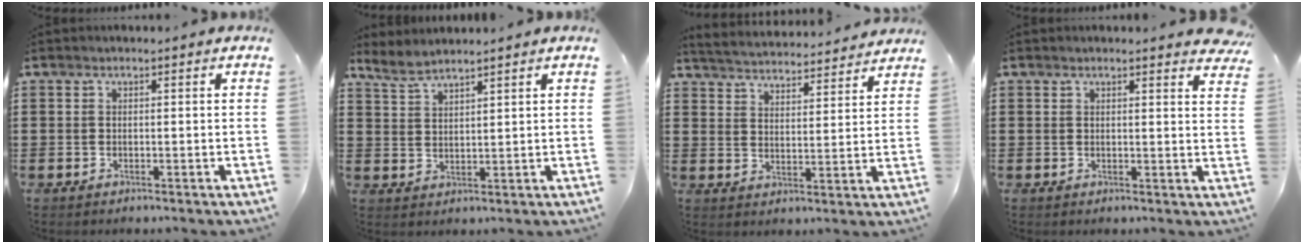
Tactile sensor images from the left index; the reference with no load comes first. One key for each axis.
{"total": 3.0, "fx": 2.8, "fy": 0.4, "fz": 1.0, "tx": -0.027, "ty": -0.002, "tz": 0.052}
{"total": 3.9, "fx": 3.9, "fy": -0.3, "fz": 0.0, "tx": -0.022, "ty": -0.032, "tz": 0.062}
{"total": 2.2, "fx": 2.0, "fy": -0.1, "fz": 0.8, "tx": -0.014, "ty": -0.008, "tz": 0.036}